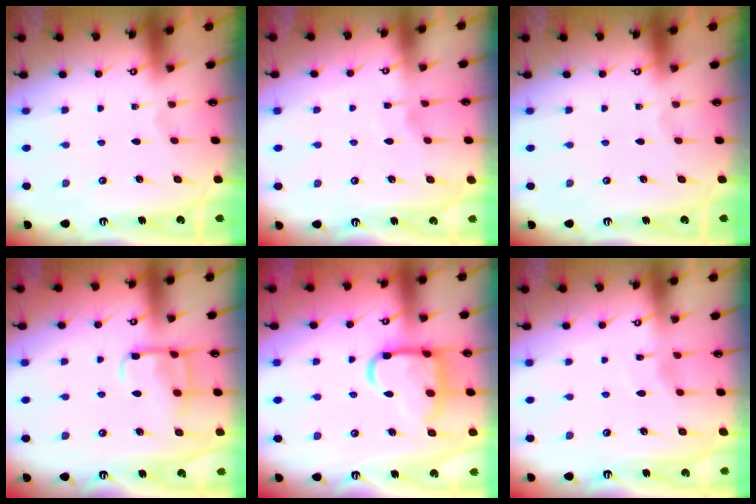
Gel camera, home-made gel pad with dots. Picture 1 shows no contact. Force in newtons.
{"total": 2.6, "press": 2.5, "slide": 0.2}
{"total": 0.0}
{"total": 10.6, "press": 10.5, "slide": 1.1}
{"total": 16.5, "press": 16.5, "slide": 1.3}
{"total": 3.3, "press": 3.3, "slide": 0.4}